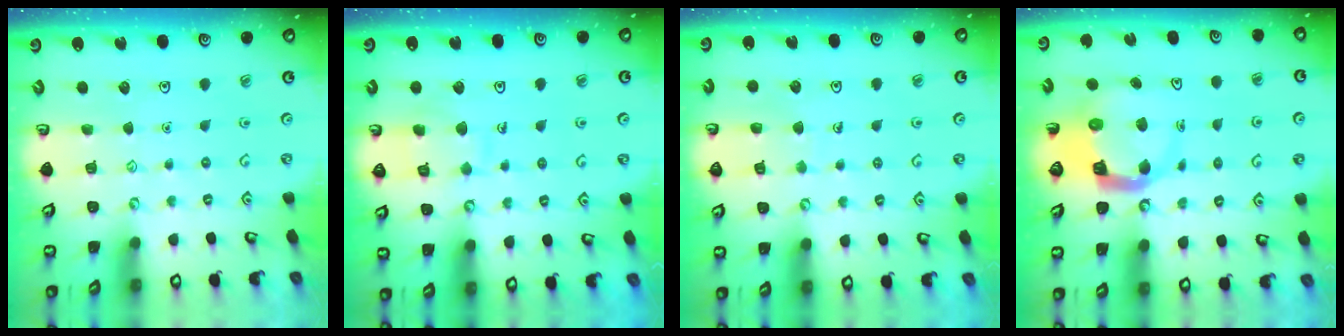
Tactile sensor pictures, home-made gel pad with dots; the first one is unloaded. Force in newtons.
{"total": 8.4, "press": 8.4, "slide": 0.8}
{"total": 4.9, "press": 4.8, "slide": 0.4}
{"total": 5.9, "press": 5.8, "slide": 1.0}